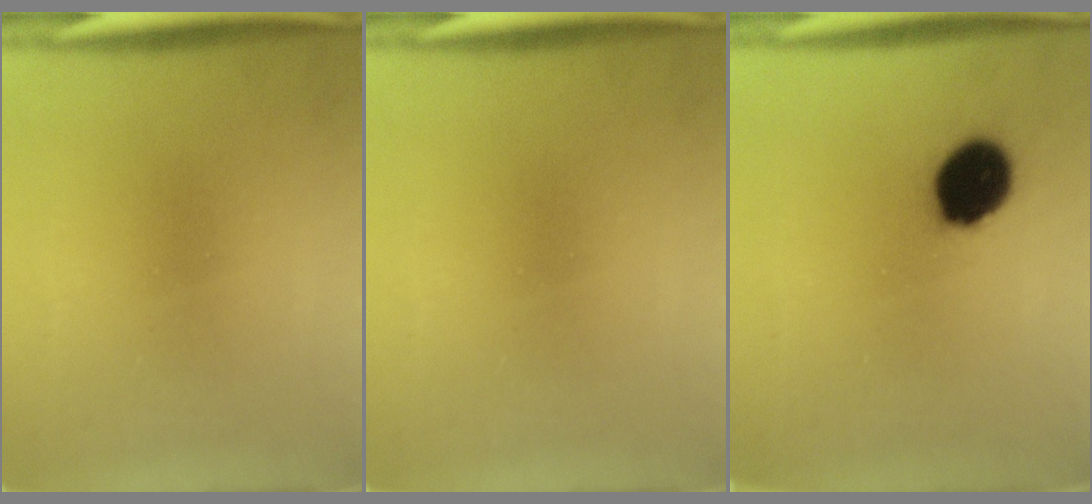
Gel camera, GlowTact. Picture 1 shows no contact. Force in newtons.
{"total": 0.0}
{"total": 11.6}